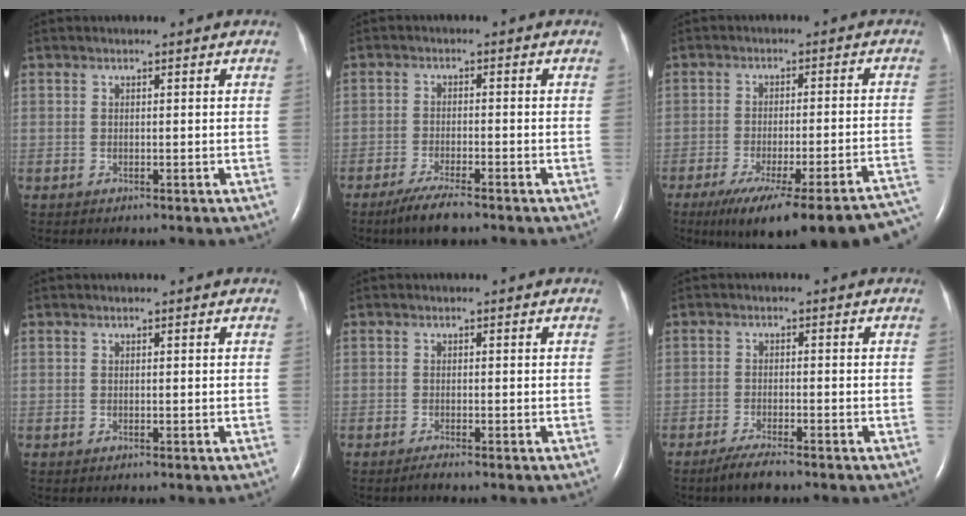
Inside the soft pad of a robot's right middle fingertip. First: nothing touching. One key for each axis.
{"total": 5.0, "fx": -3.8, "fy": 0.6, "fz": 3.2, "tx": -0.070, "ty": -0.013, "tz": -0.068}
{"total": 24.8, "fx": -20.4, "fy": 2.7, "fz": 13.9, "tx": -0.130, "ty": -0.020, "tz": -0.260}
{"total": 0.0}
{"total": 1.0, "fx": -0.8, "fy": -0.2, "fz": 0.5, "tx": -0.014, "ty": -0.002, "tz": -0.016}
{"total": 3.7, "fx": -3.0, "fy": 0.4, "fz": 2.2, "tx": -0.051, "ty": -0.008, "tz": -0.056}